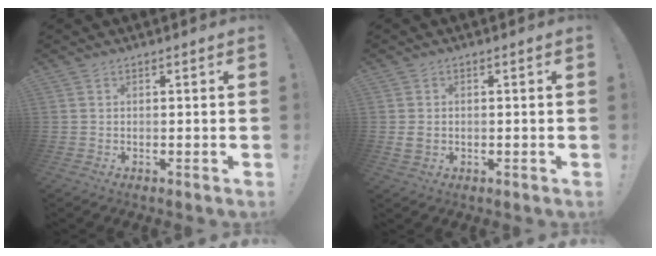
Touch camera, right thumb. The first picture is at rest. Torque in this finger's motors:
{"motor_torque": [-0.05, 0.00, 0.15, 0.11, 0.11]}